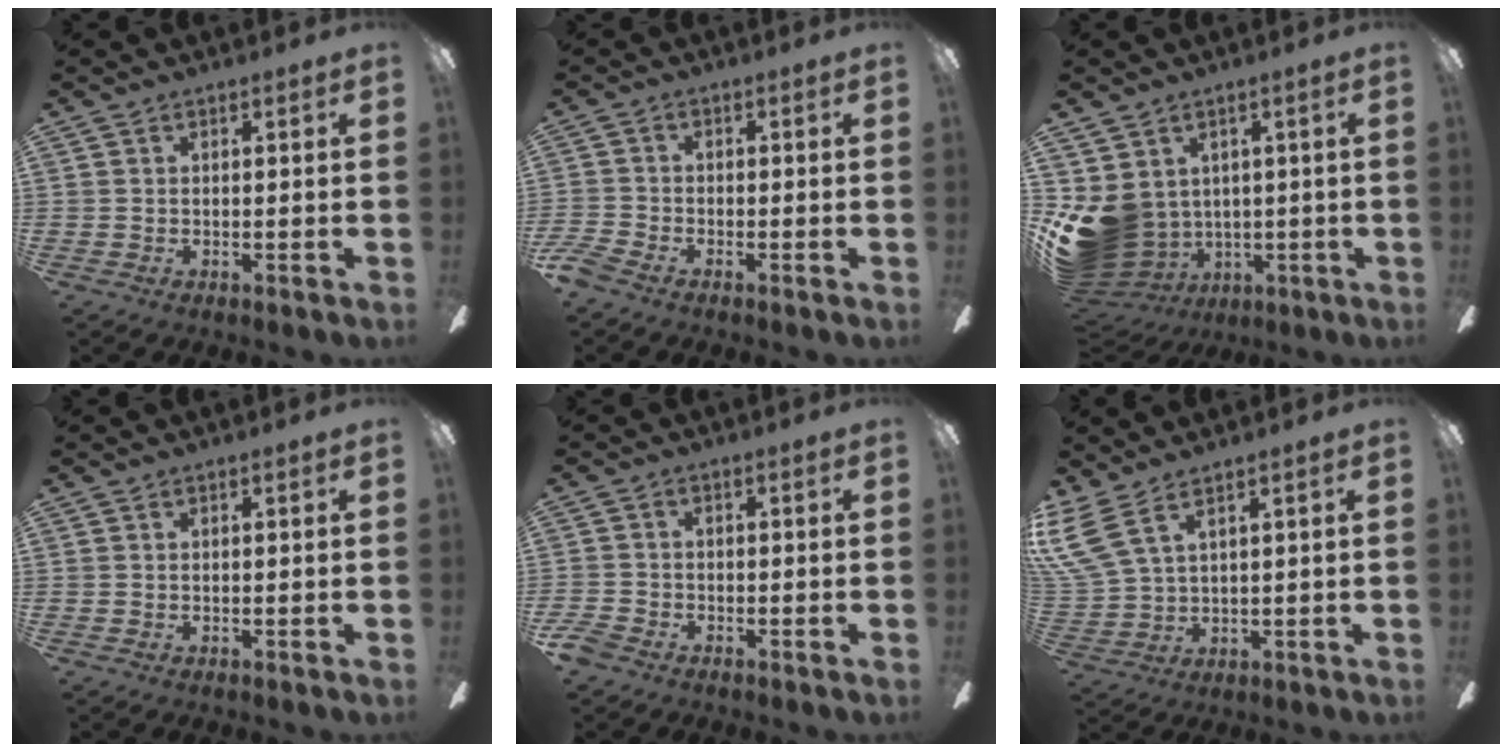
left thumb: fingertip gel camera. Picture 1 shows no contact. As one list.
[{"total": 3.3, "force": [-2.5, 1.2, 1.8], "torque": [-0.046, 0.006, -0.051]}, {"total": 11.4, "force": [0.1, 10.1, 5.4], "torque": [-0.142, -0.015, 0.011]}, {"total": 0.0}, {"total": 3.2, "force": [-2.3, 1.8, 1.4], "torque": [-0.039, 0.007, -0.049]}, {"total": 8.9, "force": [5.4, 3.5, 6.1], "torque": [-0.144, -0.025, 0.107]}]